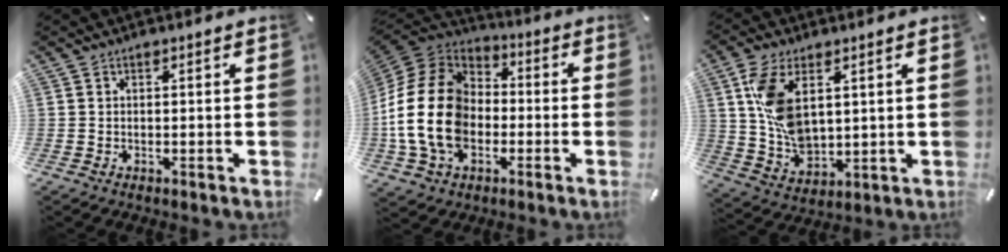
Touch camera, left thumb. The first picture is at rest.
{"total": 20.2, "force": [-3.6, 15.4, 12.5], "torque": [-0.278, 0.029, -0.066]}
{"total": 11.4, "force": [3.6, 6.9, 8.3], "torque": [-0.187, -0.013, 0.067]}